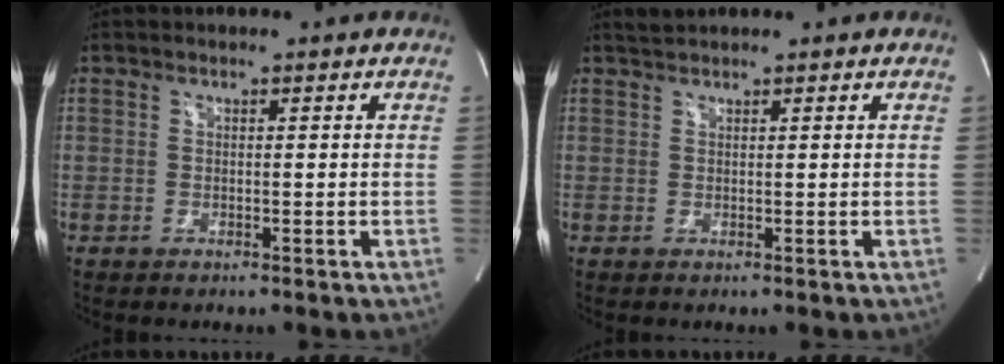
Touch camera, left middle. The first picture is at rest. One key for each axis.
{"total": 1.1, "fx": 1.1, "fy": -0.2, "fz": 0.0, "tx": -0.009, "ty": 0.008, "tz": 0.028}